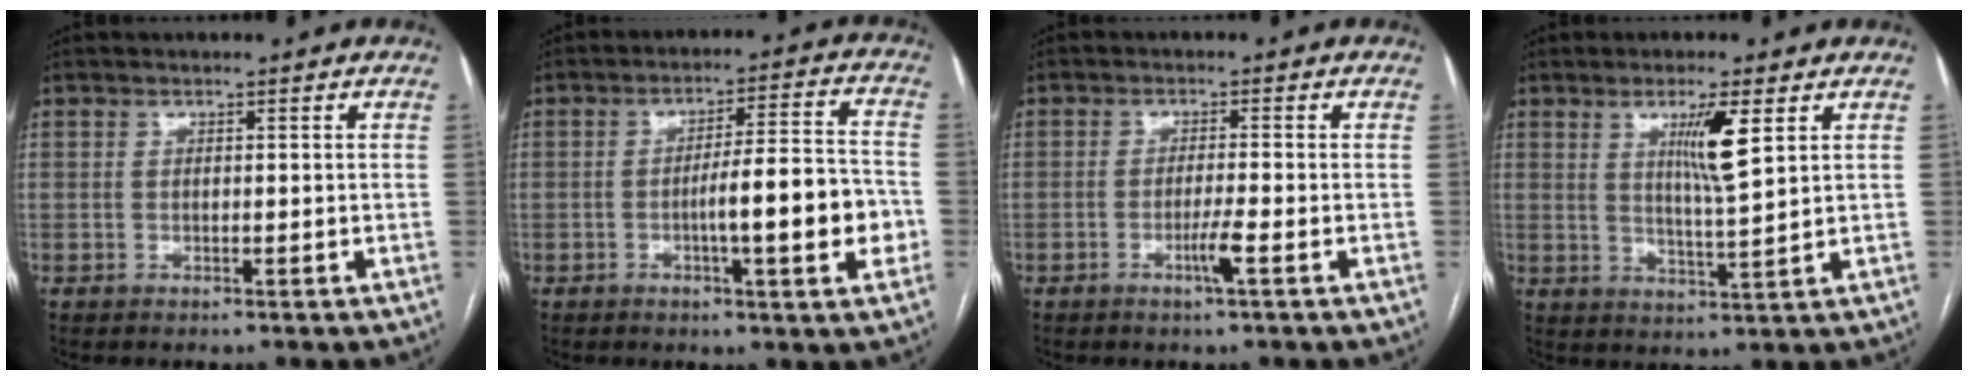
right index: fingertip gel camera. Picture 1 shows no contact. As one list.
[{"total": 11.3, "force": [-2.7, 1.4, 10.9], "torque": [-0.163, 0.013, -0.039]}, {"total": 2.7, "force": [-1.3, -0.4, 2.4], "torque": [-0.047, -0.005, -0.025]}, {"total": 6.4, "force": [2.6, -0.2, 5.9], "torque": [-0.103, -0.011, 0.046]}]